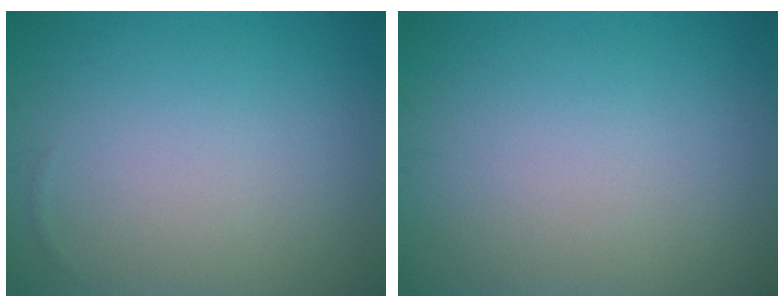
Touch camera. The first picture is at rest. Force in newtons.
{"total": 0.0}